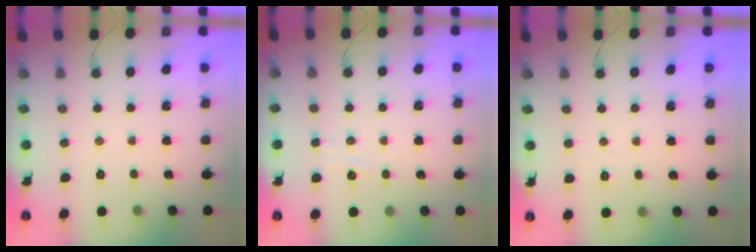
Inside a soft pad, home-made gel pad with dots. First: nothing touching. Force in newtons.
{"total": 3.5, "press": 3.4, "slide": 0.9}
{"total": 1.9, "press": 1.8, "slide": 0.6}